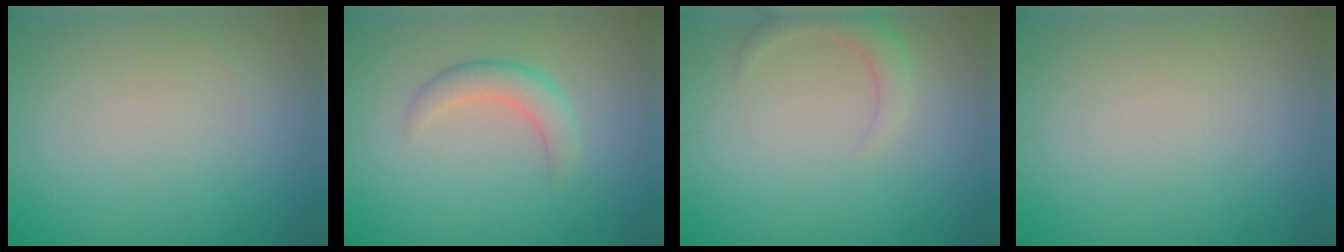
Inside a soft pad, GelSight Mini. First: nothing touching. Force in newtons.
{"total": 2.6, "press": 2.5, "slide": 0.3}
{"total": 2.2, "press": 2.2, "slide": 0.2}
{"total": 0.0}